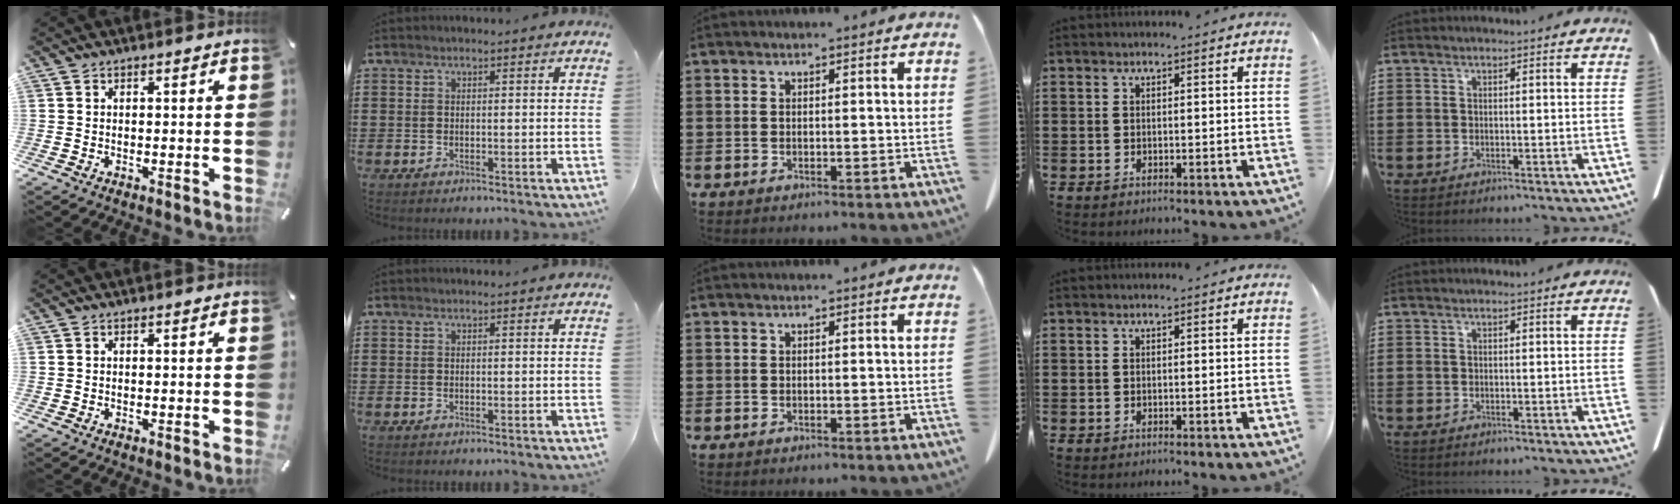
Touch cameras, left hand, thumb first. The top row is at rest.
{}